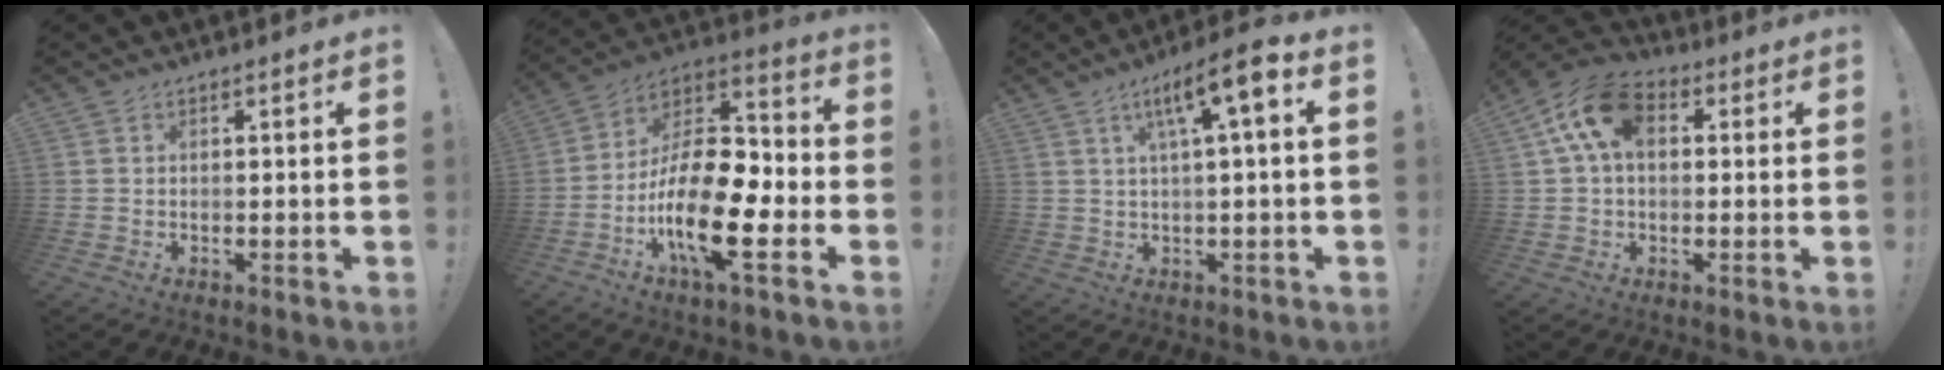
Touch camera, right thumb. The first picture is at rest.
{"total": 22.1, "force": [-7.8, 9.2, 18.5], "torque": [-0.356, 0.033, -0.126]}
{"total": 9.9, "force": [3.1, 1.2, 9.3], "torque": [-0.146, -0.012, 0.043]}
{"total": 13.2, "force": [3.8, 8.4, 9.5], "torque": [-0.177, 0.007, 0.073]}